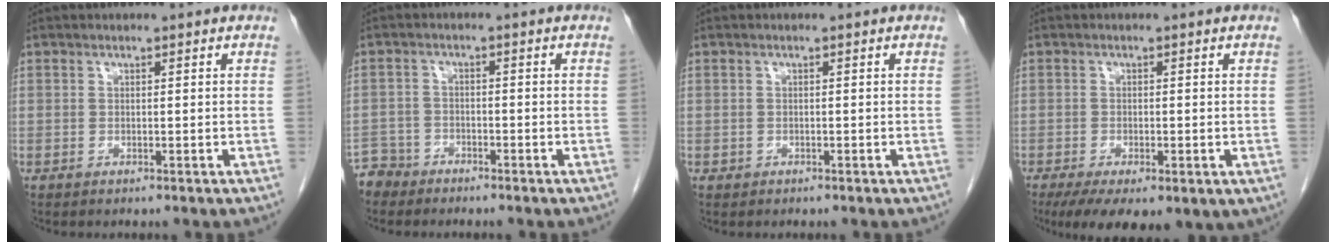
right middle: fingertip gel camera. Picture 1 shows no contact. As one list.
[{"total": 4.1, "force": [-3.6, 1.9, -0.7], "torque": [0.015, 0.000, -0.074]}, {"total": 0.6, "force": [-0.3, 0.5, 0.1], "torque": [-0.006, 0.003, -0.004]}, {"total": 11.6, "force": [-5.8, 5.3, 8.5], "torque": [-0.152, -0.022, -0.079]}]